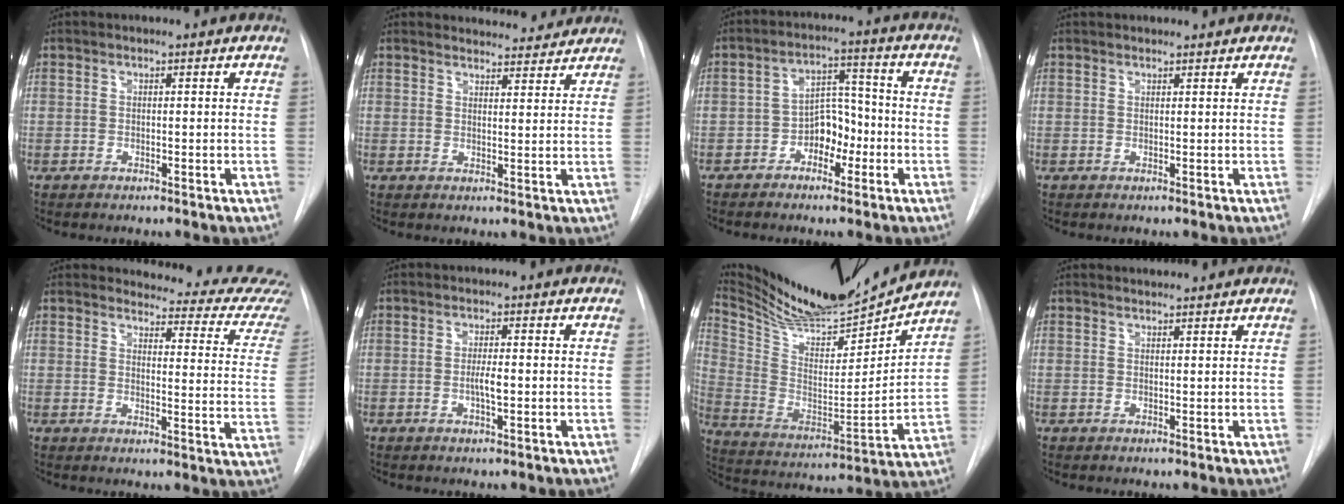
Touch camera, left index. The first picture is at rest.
{"total": 7.4, "force": [7.2, 1.8, 0.7], "torque": [0.006, 0.000, 0.078]}
{"total": 5.9, "force": [-2.9, 3.5, 3.7], "torque": [-0.056, 0.020, -0.052]}
{"total": 3.8, "force": [3.6, 0.7, 1.1], "torque": [-0.012, 0.034, 0.047]}
{"total": 16.9, "force": [16.7, 1.5, 2.4], "torque": [-0.007, -0.125, 0.158]}
{"total": 2.3, "force": [-0.6, 0.2, 2.2], "torque": [-0.043, -0.004, -0.011]}
{"total": 21.7, "force": [20.2, 2.4, 7.7], "torque": [-0.151, -0.036, 0.329]}
{"total": 2.1, "force": [2.1, 0.1, 0.1], "torque": [-0.008, 0.015, 0.033]}